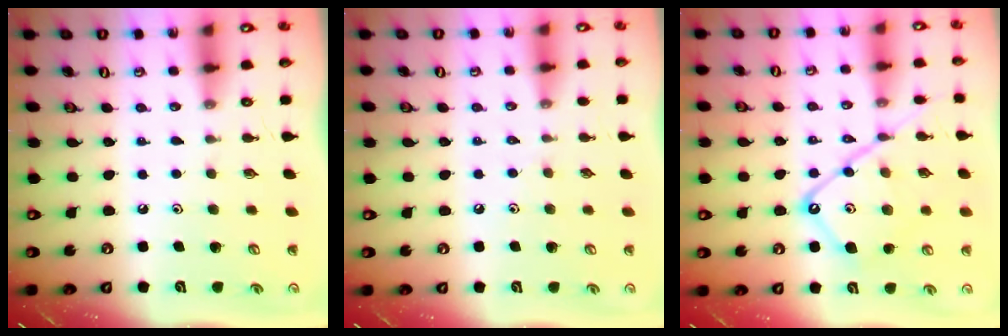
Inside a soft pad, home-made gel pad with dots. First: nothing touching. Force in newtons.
{"total": 2.4, "press": 2.4, "slide": 0.5}
{"total": 15.2, "press": 15.1, "slide": 1.3}